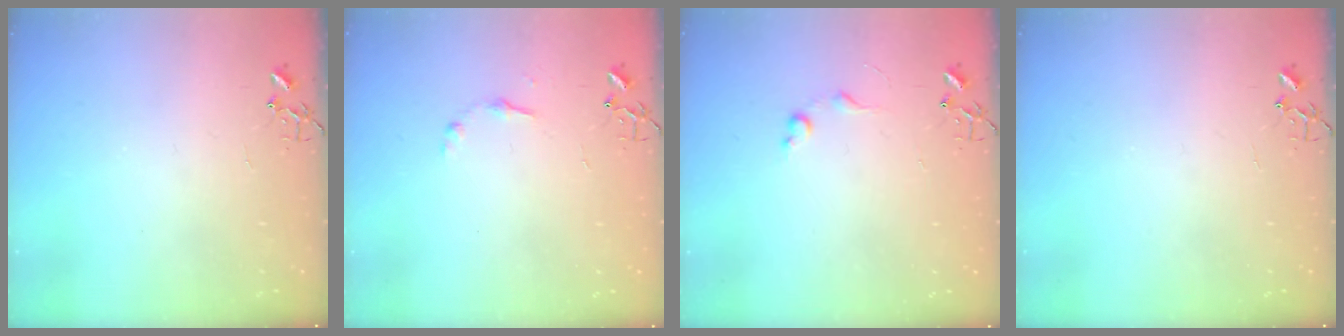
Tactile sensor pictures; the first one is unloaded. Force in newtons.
{"total": 6.5, "press": 6.5, "slide": 0.7}
{"total": 6.1, "press": 6.0, "slide": 0.7}
{"total": 0.0}